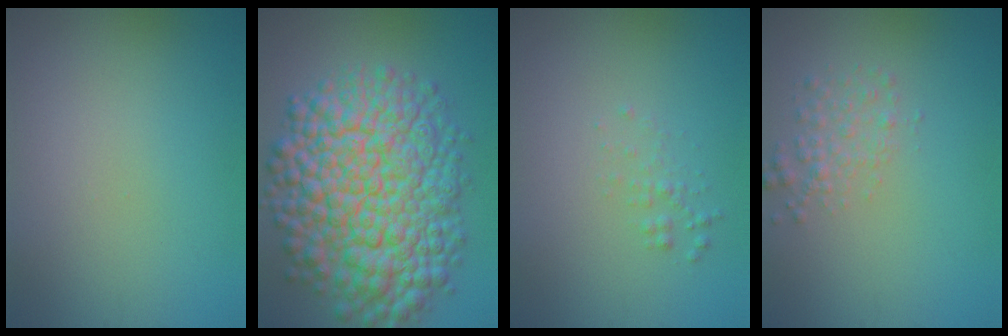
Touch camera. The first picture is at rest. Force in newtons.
{"total": 13.6, "press": 13.6, "slide": 0.4}
{"total": 0.9, "press": 0.9, "slide": 0.1}
{"total": 2.0, "press": 2.0, "slide": 0.1}